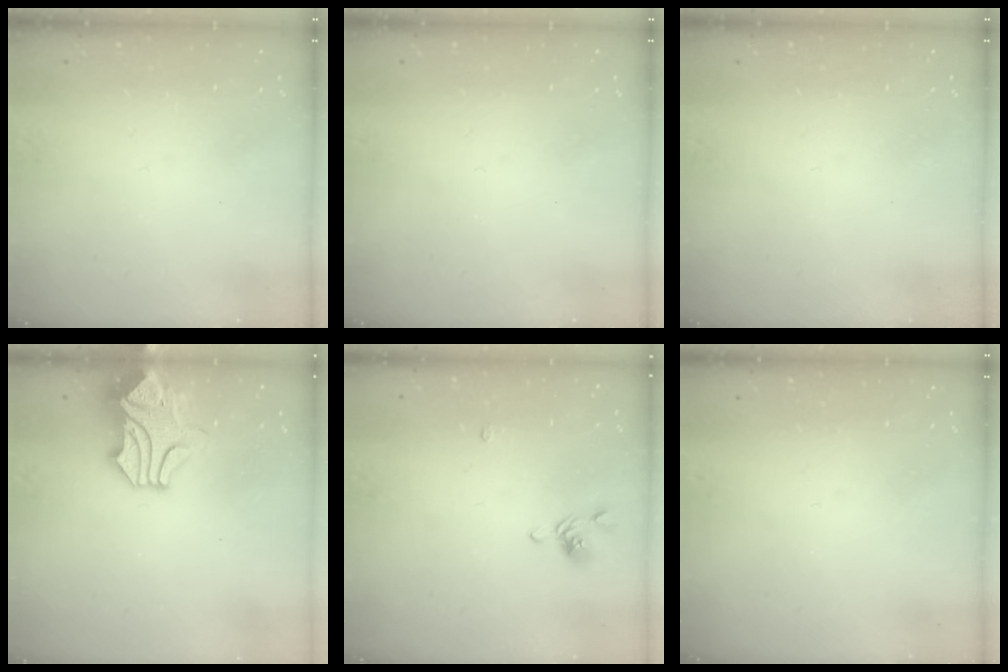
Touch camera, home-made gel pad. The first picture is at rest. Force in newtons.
{"total": 0.0}
{"total": 0.0}
{"total": 1.6, "press": 1.2, "slide": 1.1}
{"total": 1.0, "press": 0.8, "slide": 0.5}
{"total": 0.0}